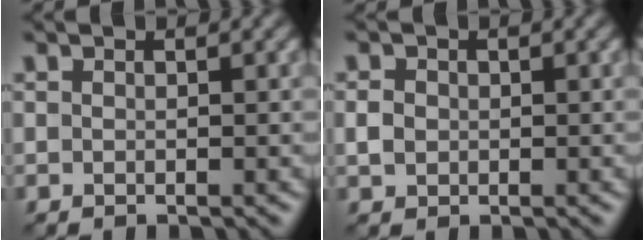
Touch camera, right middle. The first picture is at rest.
{"total": 1.4, "force": [0.0, 1.2, 0.7], "torque": [-0.016, 0.001, -0.003]}